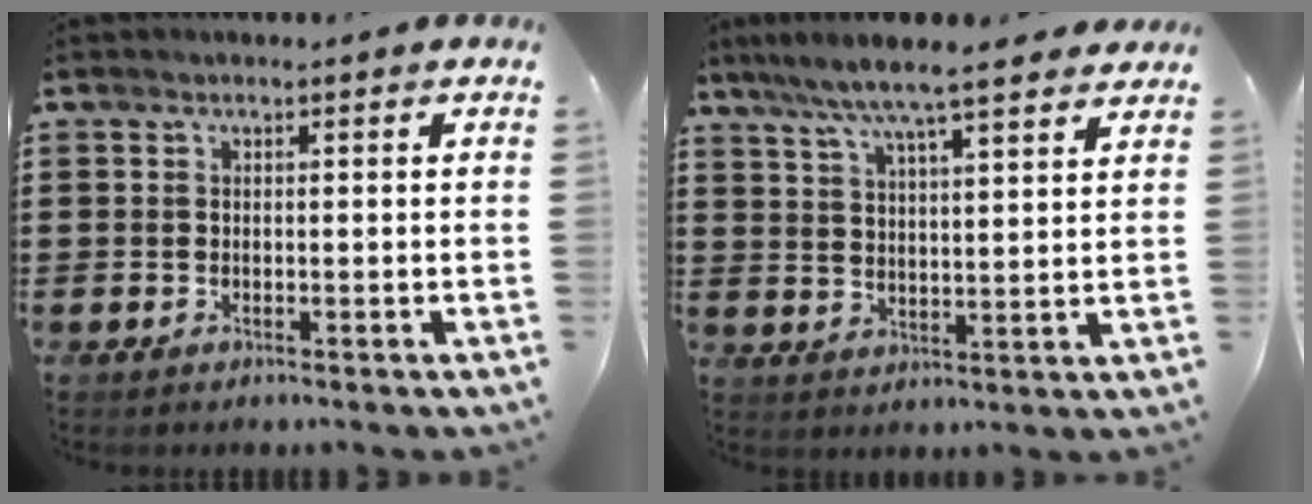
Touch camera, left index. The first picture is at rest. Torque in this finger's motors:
{"motor_torque": [2.14, 0.00, 0.42, 0.21]}